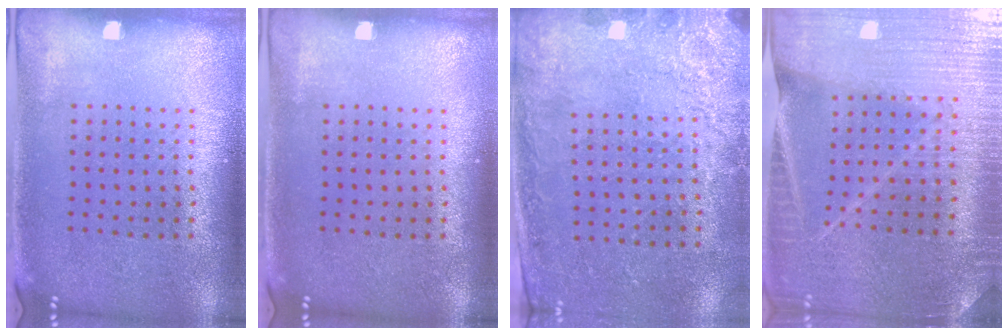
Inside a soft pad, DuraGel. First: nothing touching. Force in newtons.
{"total": 0.0}
{"total": 2.6, "press": 2.3, "slide": 1.1}
{"total": 3.1, "press": 3.1, "slide": 0.3}